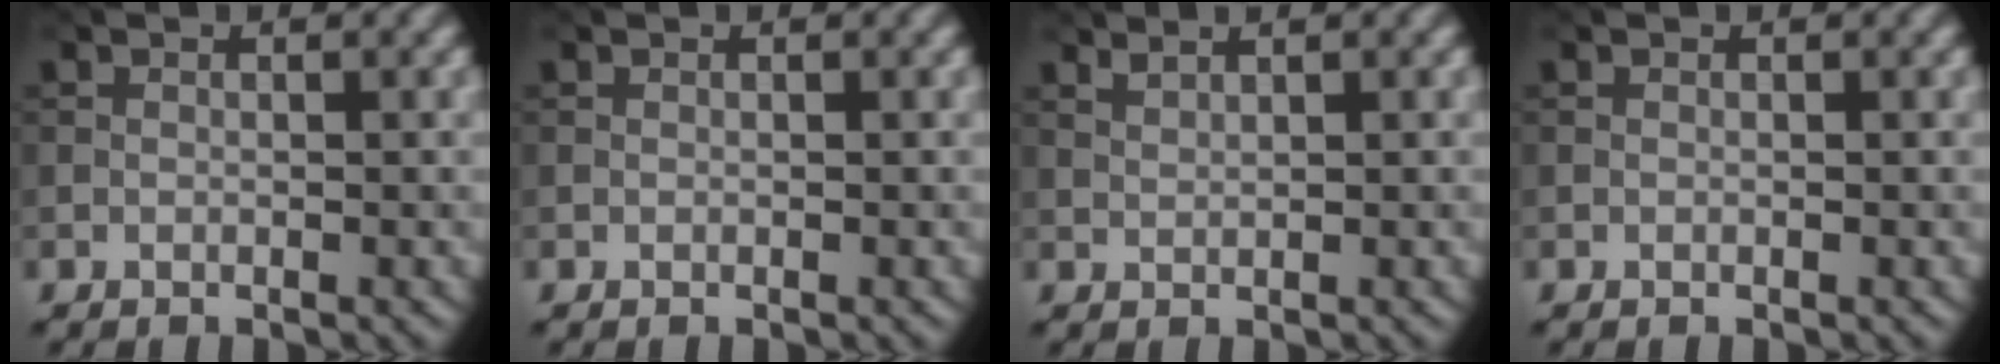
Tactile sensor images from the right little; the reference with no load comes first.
{"total": 0.0}
{"total": 1.1, "force": [1.0, 0.2, 0.4], "torque": [-0.008, -0.001, 0.020]}
{"total": 0.0}